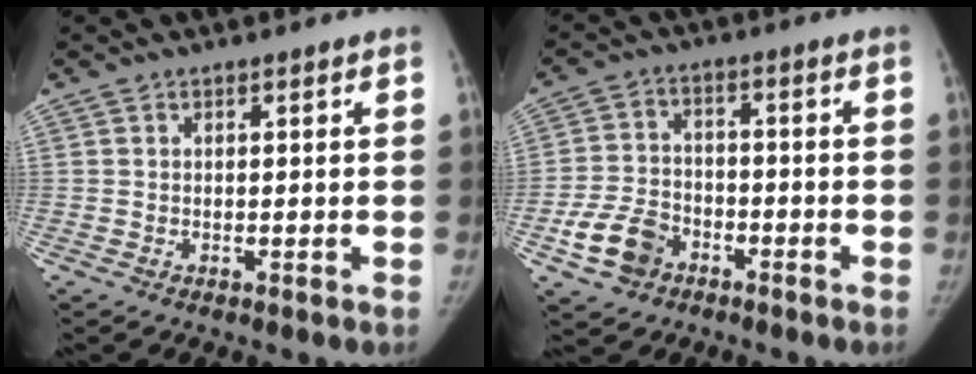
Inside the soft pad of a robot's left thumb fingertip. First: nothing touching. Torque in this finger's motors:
{"motor_torque": [-0.09, 0.24, 0.16, -0.13, 0.04]}